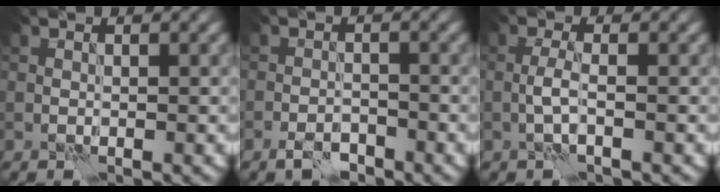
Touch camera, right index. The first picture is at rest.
{"total": 2.3, "force": [-1.8, 0.9, 1.1], "torque": [-0.017, 0.004, -0.035]}
{"total": 1.9, "force": [-0.8, 0.3, 1.7], "torque": [-0.037, 0.004, -0.020]}